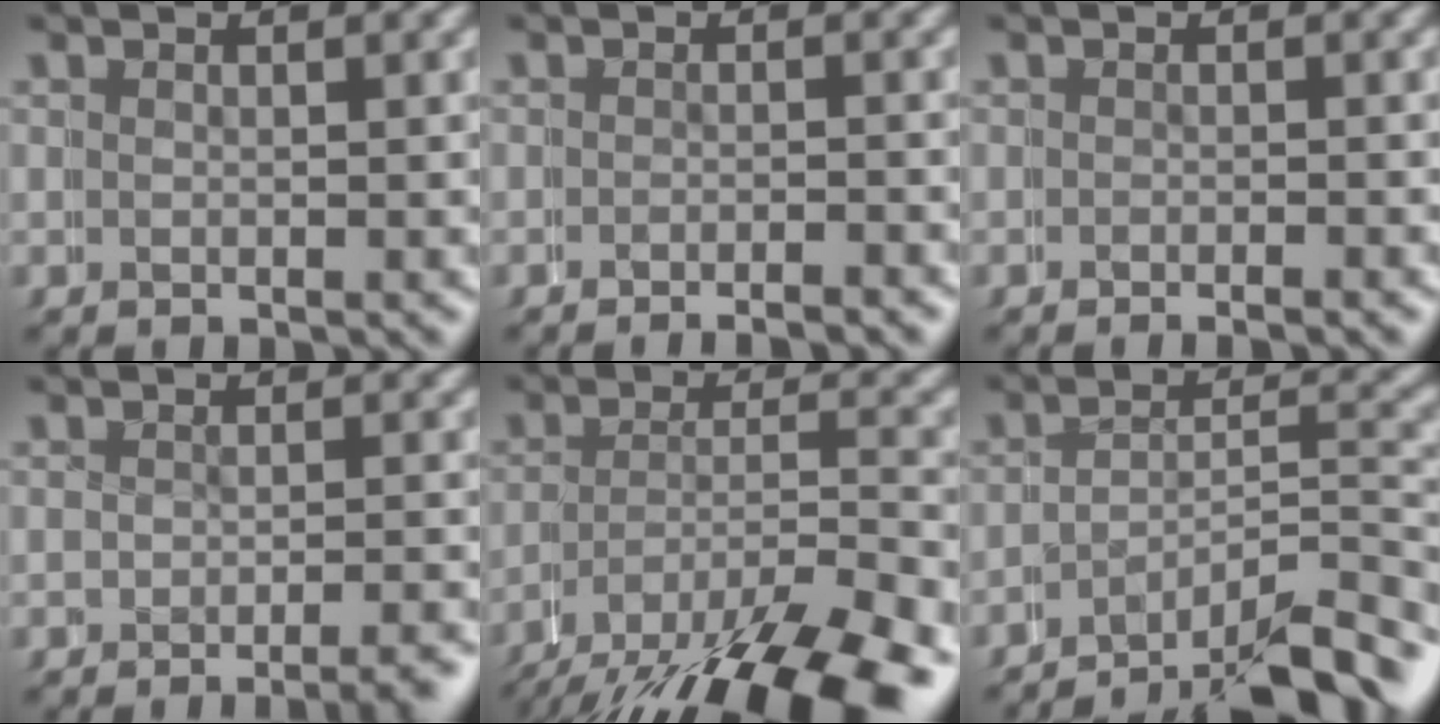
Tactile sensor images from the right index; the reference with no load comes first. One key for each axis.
{"total": 2.2, "fx": -2.1, "fy": 0.2, "fz": 0.5, "tx": -0.006, "ty": 0.000, "tz": -0.040}
{"total": 1.3, "fx": -1.1, "fy": 0.3, "fz": 0.6, "tx": -0.008, "ty": 0.000, "tz": -0.023}
{"total": 2.7, "fx": -2.5, "fy": 0.4, "fz": 0.8, "tx": -0.008, "ty": -0.004, "tz": -0.044}
{"total": 7.2, "fx": -4.4, "fy": 2.6, "fz": 5.1, "tx": -0.082, "ty": -0.025, "tz": -0.063}
{"total": 8.1, "fx": -6.6, "fy": 2.4, "fz": 4.0, "tx": -0.042, "ty": -0.020, "tz": -0.102}